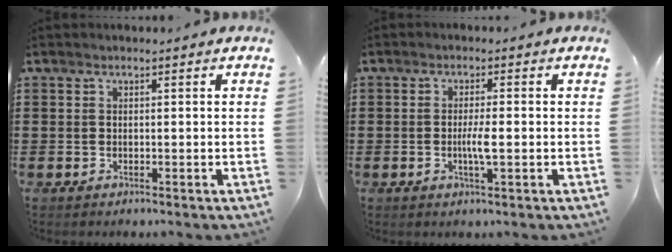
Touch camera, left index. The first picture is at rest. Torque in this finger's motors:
{"motor_torque": [0.16, 0.05, 0.28, 0.07]}